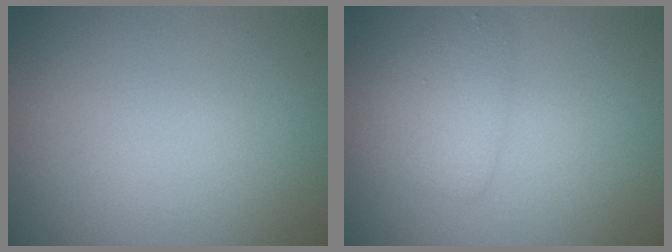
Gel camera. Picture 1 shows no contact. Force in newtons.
{"total": 2.0, "press": 2.0, "slide": 0.1}